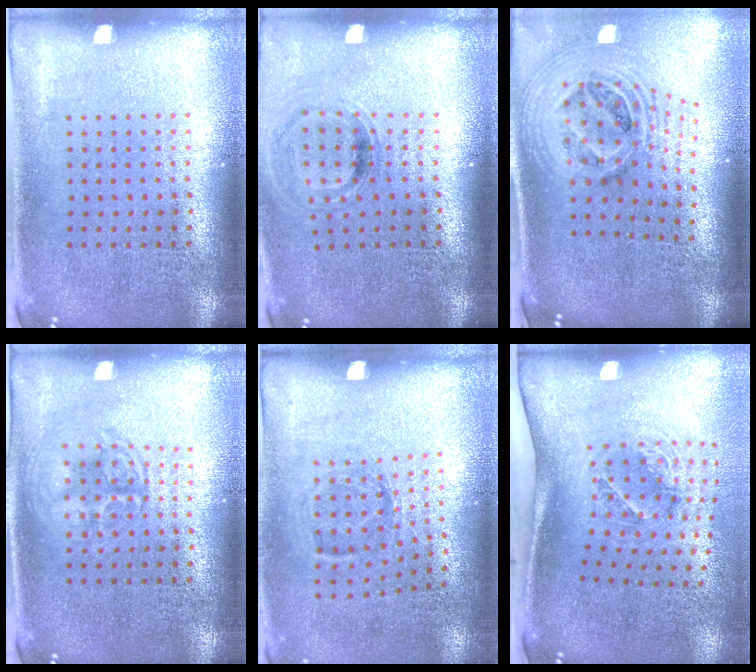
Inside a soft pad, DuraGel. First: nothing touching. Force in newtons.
{"total": 0.9, "press": 0.9, "slide": 0.2}
{"total": 2.8, "press": 1.9, "slide": 2.1}
{"total": 1.3, "press": 1.3, "slide": 0.1}
{"total": 1.2, "press": 0.8, "slide": 0.8}
{"total": 1.8, "press": 1.3, "slide": 1.3}